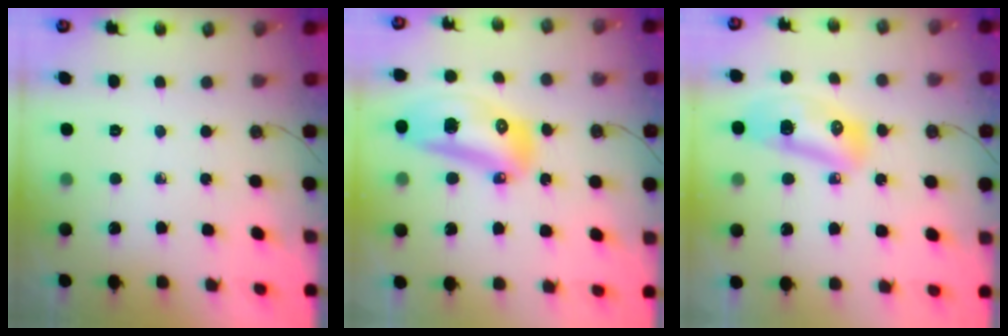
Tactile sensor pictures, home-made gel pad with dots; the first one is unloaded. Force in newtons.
{"total": 14.6, "press": 14.5, "slide": 1.7}
{"total": 11.4, "press": 11.3, "slide": 1.4}